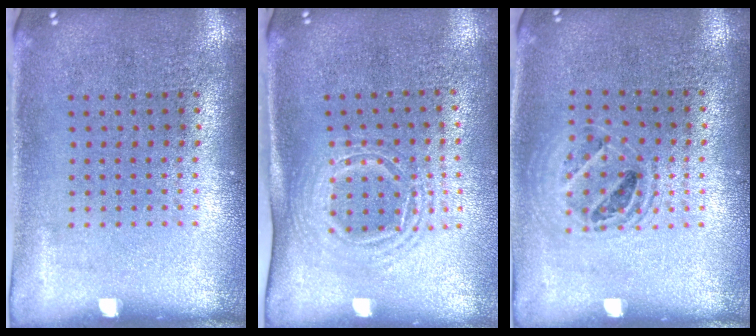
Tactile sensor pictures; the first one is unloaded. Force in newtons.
{"total": 1.6, "press": 1.2, "slide": 1.0}
{"total": 1.4, "press": 1.3, "slide": 0.5}